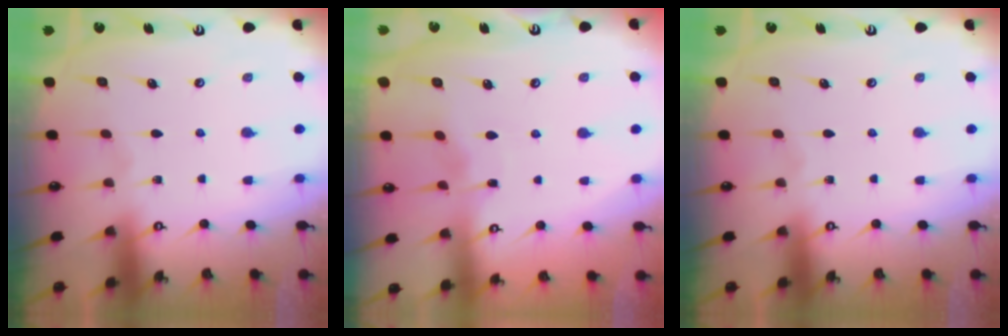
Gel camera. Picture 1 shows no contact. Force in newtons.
{"total": 3.0, "press": 3.0, "slide": 0.2}
{"total": 0.0}